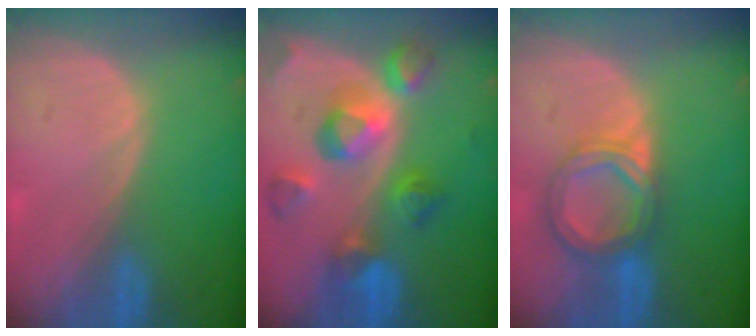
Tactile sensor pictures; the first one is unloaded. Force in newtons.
{"total": 10.3, "press": 9.2, "slide": 4.7}
{"total": 6.8, "press": 6.2, "slide": 2.7}